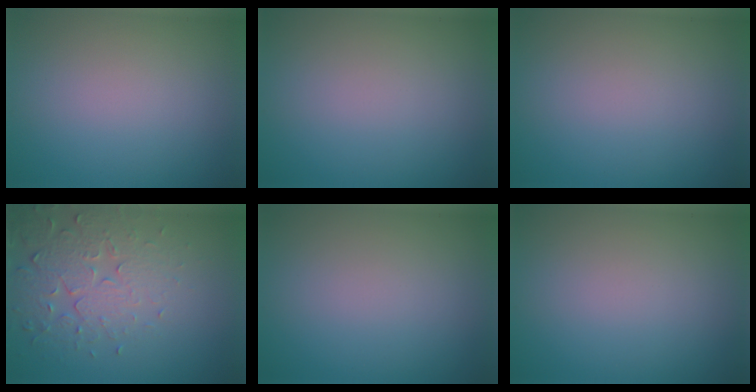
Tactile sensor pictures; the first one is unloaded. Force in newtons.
{"total": 0.0}
{"total": 0.0}
{"total": 4.2, "press": 4.2, "slide": 0.5}
{"total": 0.0}
{"total": 0.0}